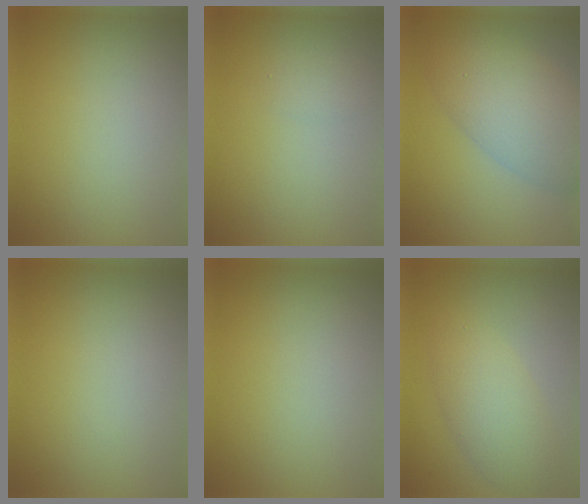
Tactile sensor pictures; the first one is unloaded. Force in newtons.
{"total": 0.9, "press": 0.9, "slide": 0.0}
{"total": 7.3, "press": 7.3, "slide": 0.3}
{"total": 0.0}
{"total": 0.0}
{"total": 4.3, "press": 4.3, "slide": 0.1}